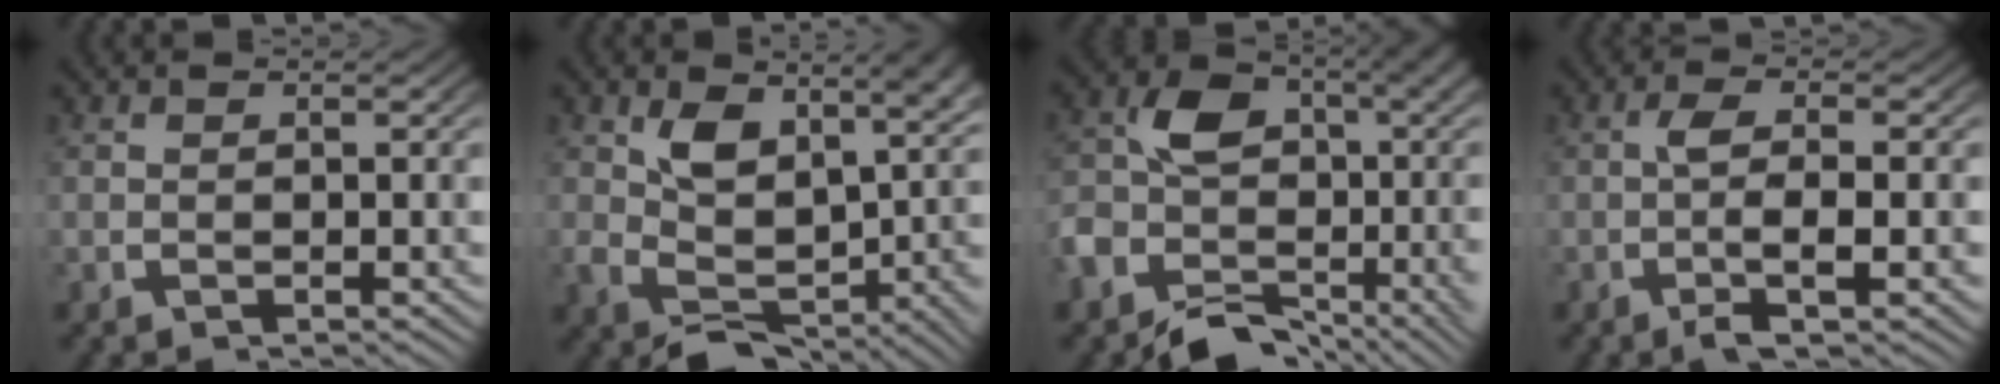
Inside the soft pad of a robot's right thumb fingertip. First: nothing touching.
{"total": 7.8, "force": [-0.4, 5.2, 5.8], "torque": [-0.125, -0.045, 0.016]}
{"total": 7.2, "force": [-2.7, 4.5, 4.9], "torque": [-0.086, -0.018, -0.048]}
{"total": 4.1, "force": [-0.7, 1.4, 3.8], "torque": [-0.080, -0.005, -0.015]}